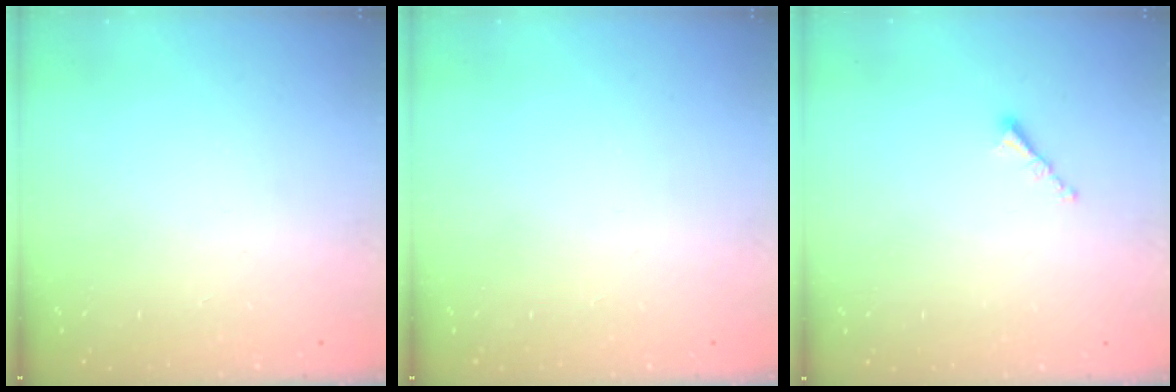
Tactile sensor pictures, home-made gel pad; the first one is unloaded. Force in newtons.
{"total": 0.0}
{"total": 1.0, "press": 0.9, "slide": 0.4}